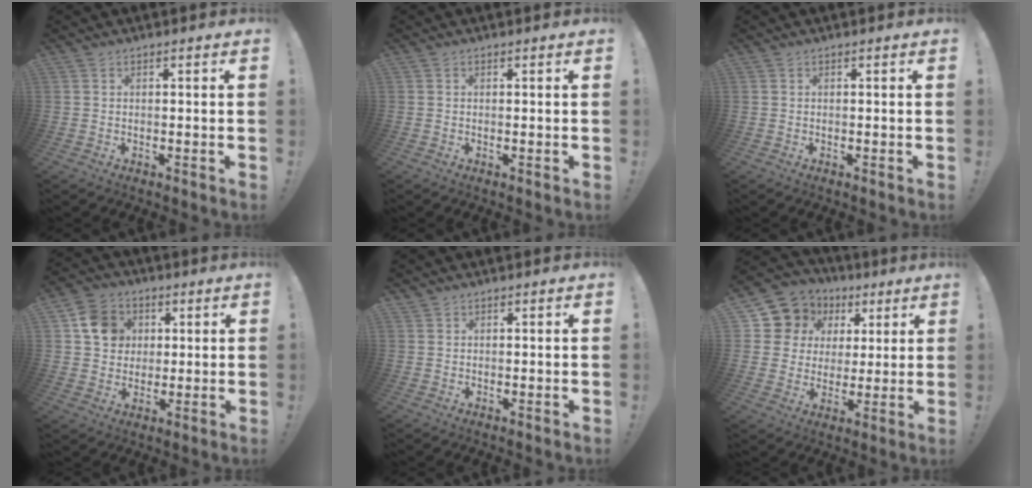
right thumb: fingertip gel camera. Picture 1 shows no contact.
{"total": 0.0}
{"total": 0.0}
{"total": 10.7, "force": [3.4, 9.5, 3.6], "torque": [-0.040, -0.012, 0.070]}
{"total": 1.1, "force": [0.9, 0.7, 0.0], "torque": [0.005, -0.005, 0.016]}
{"total": 11.1, "force": [5.1, 9.4, 3.0], "torque": [-0.056, -0.030, 0.109]}